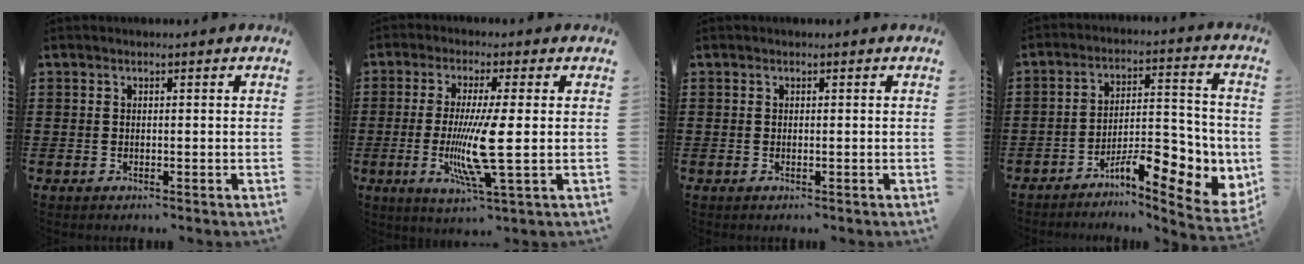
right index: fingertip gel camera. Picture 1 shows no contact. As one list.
[{"total": 9.2, "force": [-1.1, 0.7, 9.1], "torque": [-0.184, -0.025, -0.026]}, {"total": 0.0}, {"total": 10.0, "force": [-6.0, 3.0, 7.4], "torque": [-0.097, 0.006, -0.107]}]